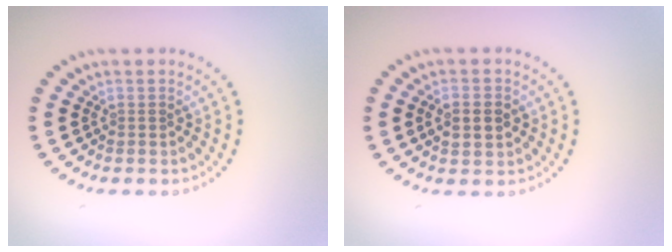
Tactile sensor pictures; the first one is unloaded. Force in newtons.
{"total": 3.2, "press": 3.2, "slide": 0.3}